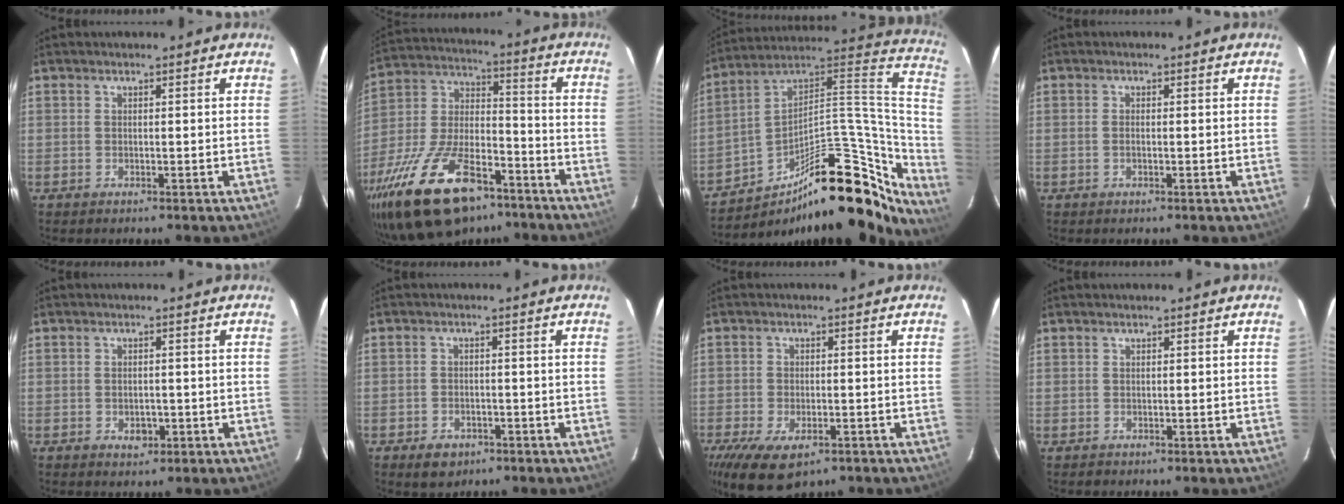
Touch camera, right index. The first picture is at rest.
{"total": 25.0, "force": [-16.1, 11.4, 15.4], "torque": [-0.308, -0.006, -0.264]}
{"total": 30.2, "force": [-19.8, 11.5, 19.7], "torque": [-0.263, 0.041, -0.289]}
{"total": 0.8, "force": [-0.2, 0.4, 0.7], "torque": [-0.015, 0.000, -0.006]}
{"total": 2.9, "force": [-0.9, 2.2, 1.6], "torque": [-0.027, 0.000, -0.009]}
{"total": 4.7, "force": [-2.8, 3.2, 1.8], "torque": [-0.044, 0.003, -0.037]}
{"total": 10.7, "force": [-6.3, 5.2, 6.9], "torque": [-0.157, -0.038, -0.102]}
{"total": 0.9, "force": [-0.1, 0.9, -0.1], "torque": [0.001, 0.004, 0.002]}